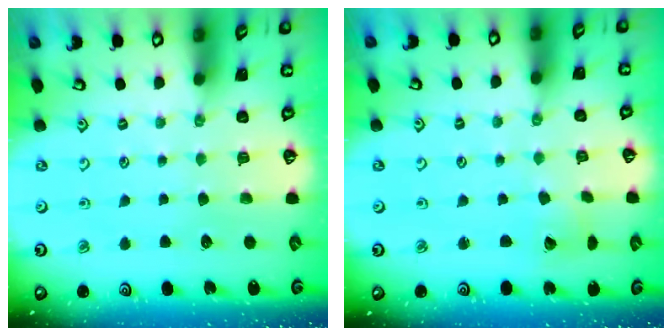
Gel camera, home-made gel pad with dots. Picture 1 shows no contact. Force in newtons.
{"total": 2.6, "press": 2.6, "slide": 0.3}